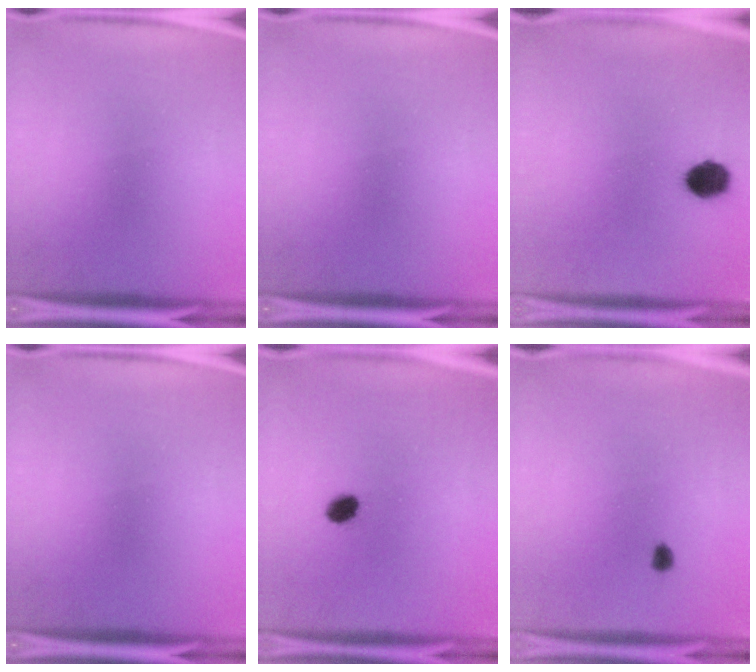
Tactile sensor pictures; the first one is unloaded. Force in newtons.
{"total": 0.0}
{"total": 6.5}
{"total": 0.0}
{"total": 3.5}
{"total": 1.7}